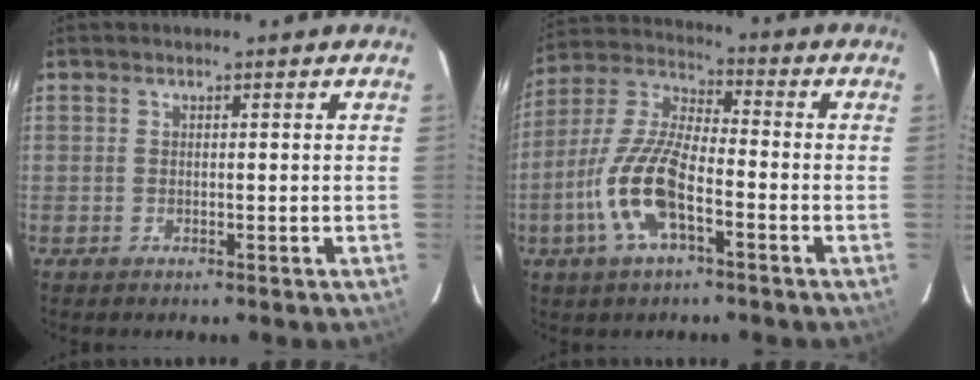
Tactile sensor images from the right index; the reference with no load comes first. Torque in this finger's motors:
{"motor_torque": [1.91, -0.23, 1.06, 0.21]}